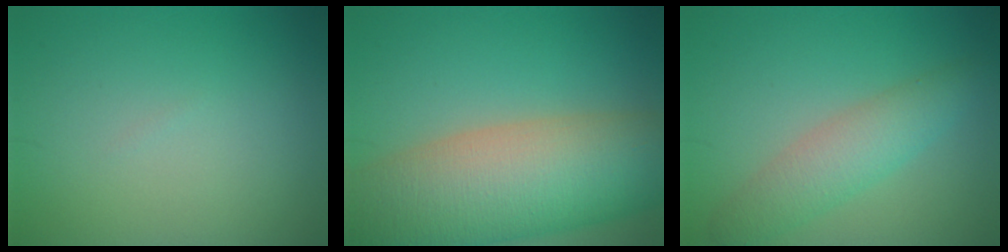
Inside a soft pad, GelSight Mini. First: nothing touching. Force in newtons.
{"total": 14.1, "press": 14.1, "slide": 0.7}
{"total": 3.9, "press": 3.9, "slide": 0.1}